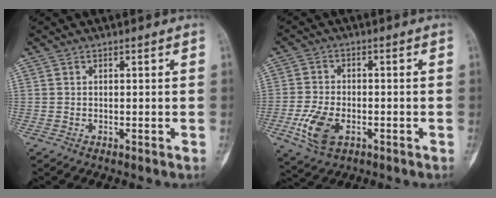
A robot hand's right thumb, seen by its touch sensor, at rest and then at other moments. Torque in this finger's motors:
{"motor_torque": [0.00, 0.00, 0.08, -0.07, 0.01]}